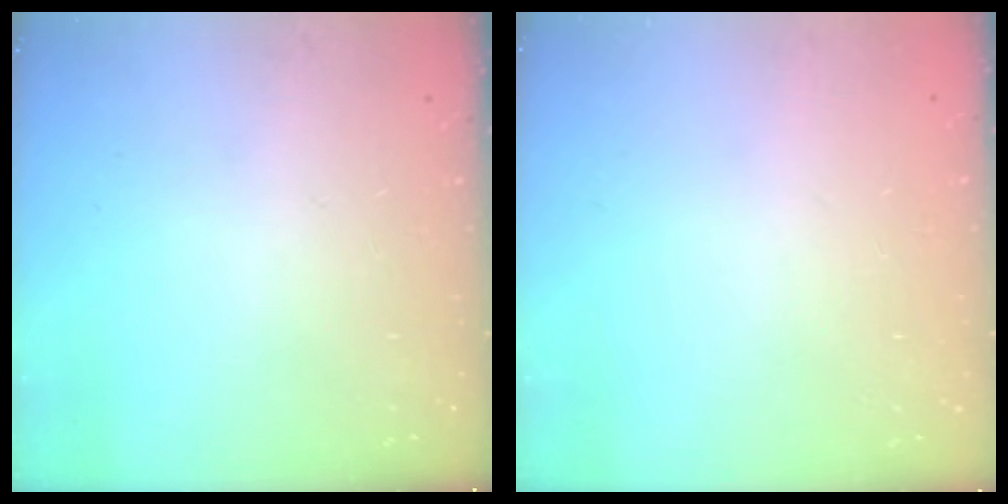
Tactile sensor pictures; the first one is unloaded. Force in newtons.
{"total": 0.0}